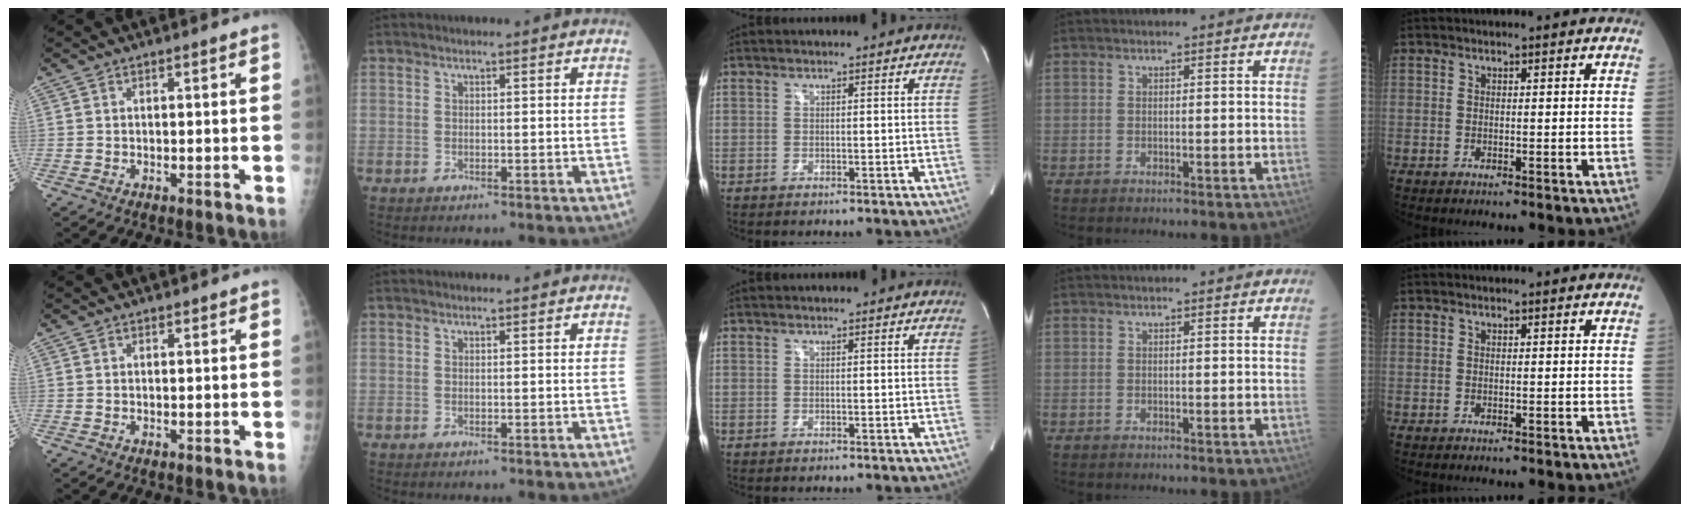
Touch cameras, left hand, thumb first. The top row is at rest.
{"index": {"total": 0.6, "force": [0.5, 0.2, -0.1], "torque": [0.000, 0.003, 0.007]}}